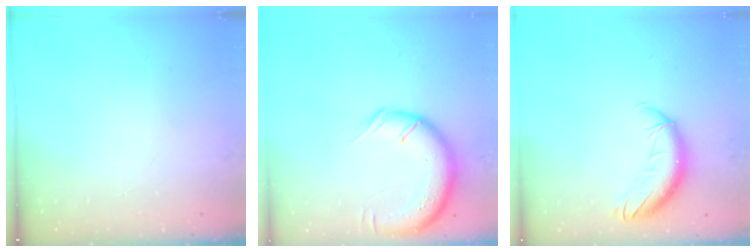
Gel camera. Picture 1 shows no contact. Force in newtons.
{"total": 14.0, "press": 13.7, "slide": 2.9}
{"total": 11.2, "press": 11.1, "slide": 1.7}